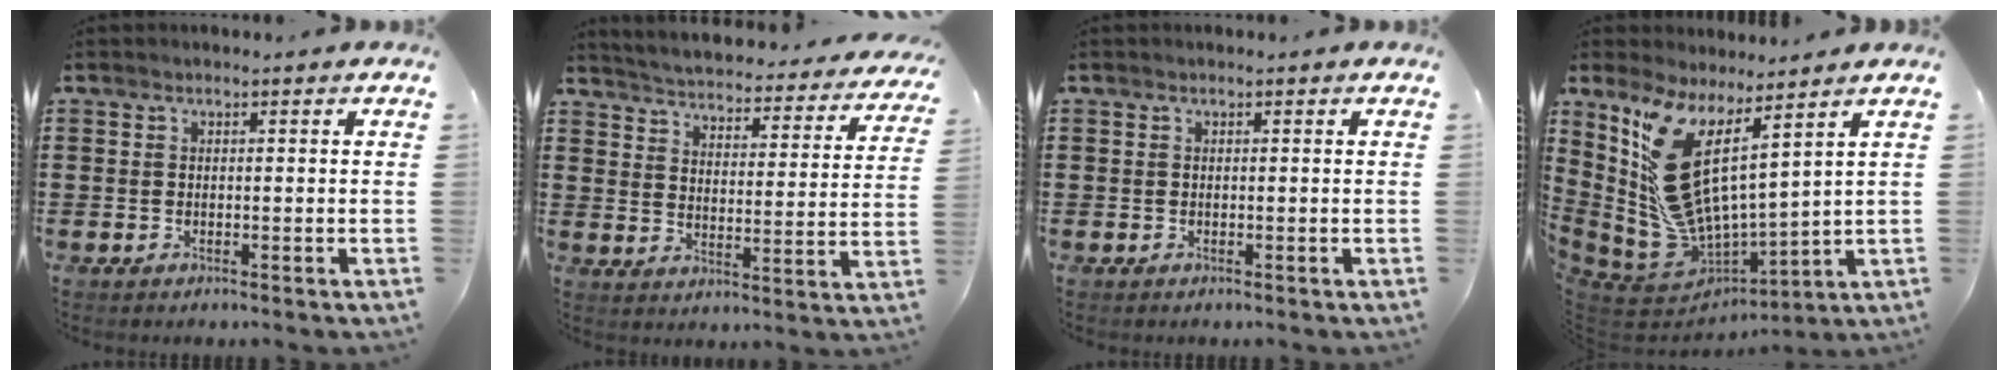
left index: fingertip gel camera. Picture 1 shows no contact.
{"total": 3.5, "force": [3.5, -0.4, 0.3], "torque": [-0.028, -0.036, 0.050]}
{"total": 0.0}
{"total": 12.5, "force": [4.6, 5.2, 10.4], "torque": [-0.256, -0.062, 0.073]}